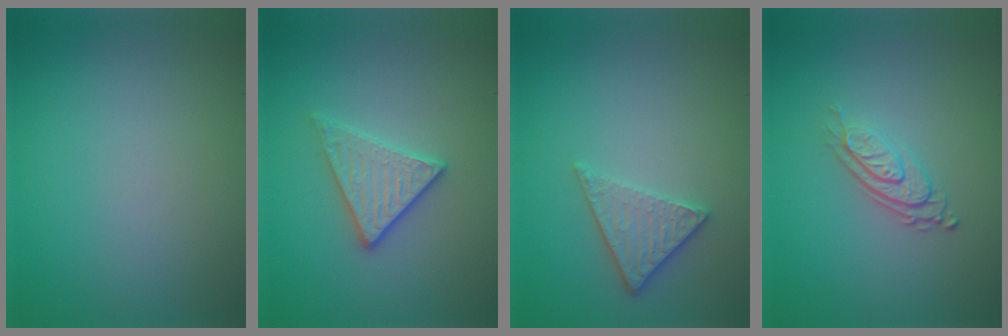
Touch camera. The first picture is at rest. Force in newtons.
{"total": 2.8, "press": 2.7, "slide": 0.8}
{"total": 2.8, "press": 2.4, "slide": 1.3}
{"total": 2.9, "press": 1.9, "slide": 2.2}